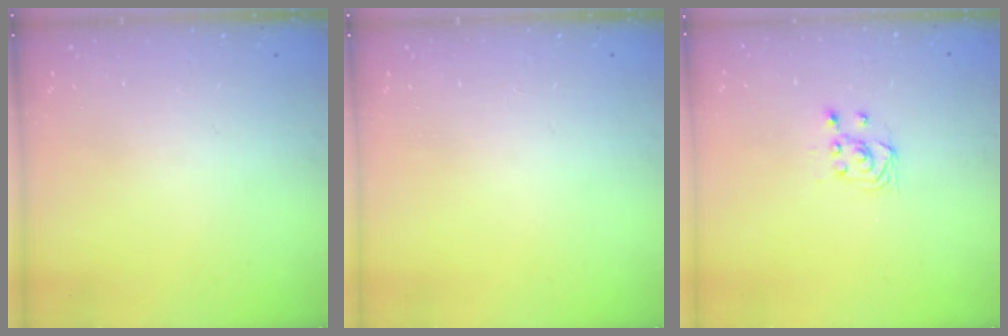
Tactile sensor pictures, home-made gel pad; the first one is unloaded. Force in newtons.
{"total": 0.0}
{"total": 2.9, "press": 2.7, "slide": 1.0}